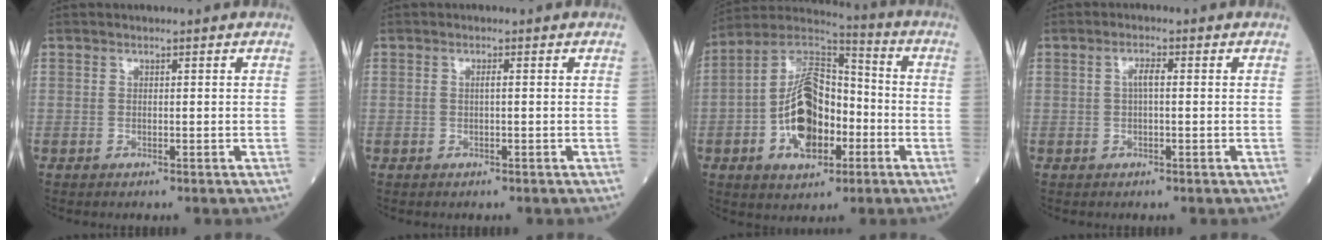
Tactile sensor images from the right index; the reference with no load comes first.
{"total": 0.8, "force": [0.1, 0.1, 0.8], "torque": [-0.017, 0.001, 0.000]}
{"total": 15.3, "force": [-3.7, 7.6, 12.7], "torque": [-0.252, 0.019, -0.064]}
{"total": 1.8, "force": [0.1, 0.4, 1.8], "torque": [-0.037, 0.004, 0.002]}